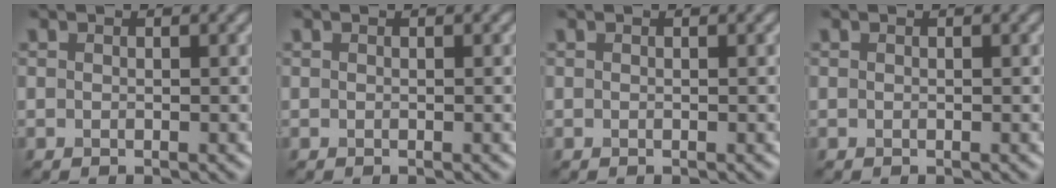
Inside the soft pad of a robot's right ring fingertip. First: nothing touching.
{"total": 0.0}
{"total": 0.0}
{"total": 0.0}